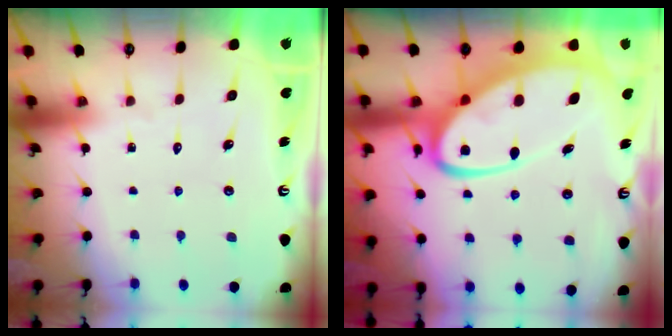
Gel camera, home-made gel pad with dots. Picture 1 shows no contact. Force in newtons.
{"total": 16.6, "press": 16.5, "slide": 1.6}